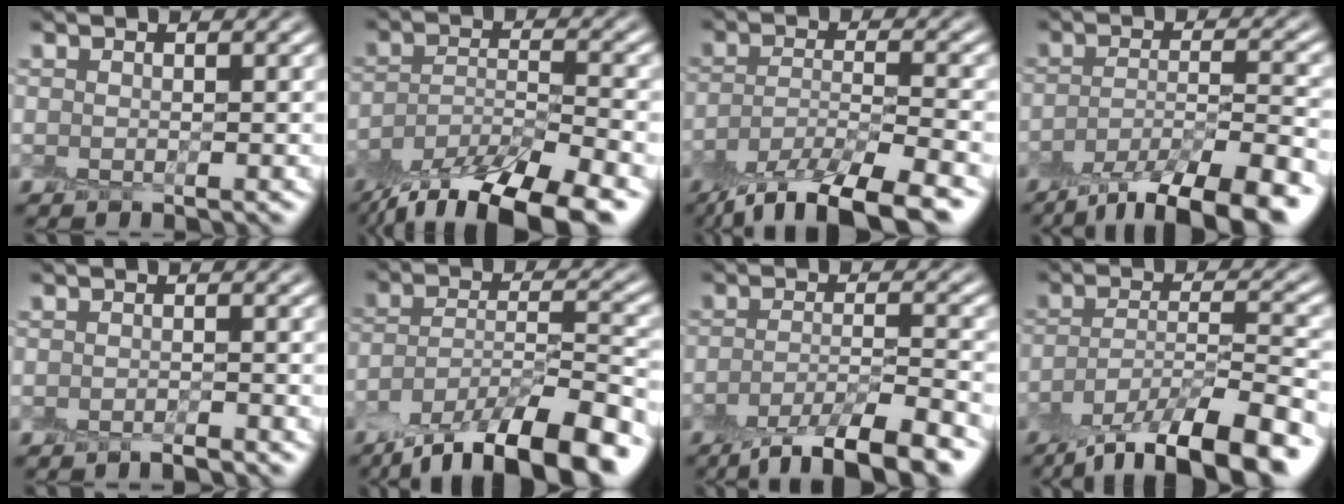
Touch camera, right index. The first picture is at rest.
{"total": 10.9, "force": [-8.2, 3.3, 6.3], "torque": [-0.104, -0.022, -0.140]}
{"total": 9.4, "force": [-6.9, 2.8, 5.9], "torque": [-0.101, -0.021, -0.120]}
{"total": 9.7, "force": [-6.7, 2.8, 6.5], "torque": [-0.100, -0.009, -0.110]}
{"total": 1.3, "force": [-1.1, 0.2, 0.5], "torque": [-0.003, -0.004, -0.022]}
{"total": 12.3, "force": [-9.1, 4.0, 7.3], "torque": [-0.128, 0.002, -0.155]}
{"total": 7.8, "force": [-5.1, 2.0, 5.5], "torque": [-0.077, -0.007, -0.088]}
{"total": 11.0, "force": [-7.4, 3.4, 7.4], "torque": [-0.122, -0.006, -0.125]}